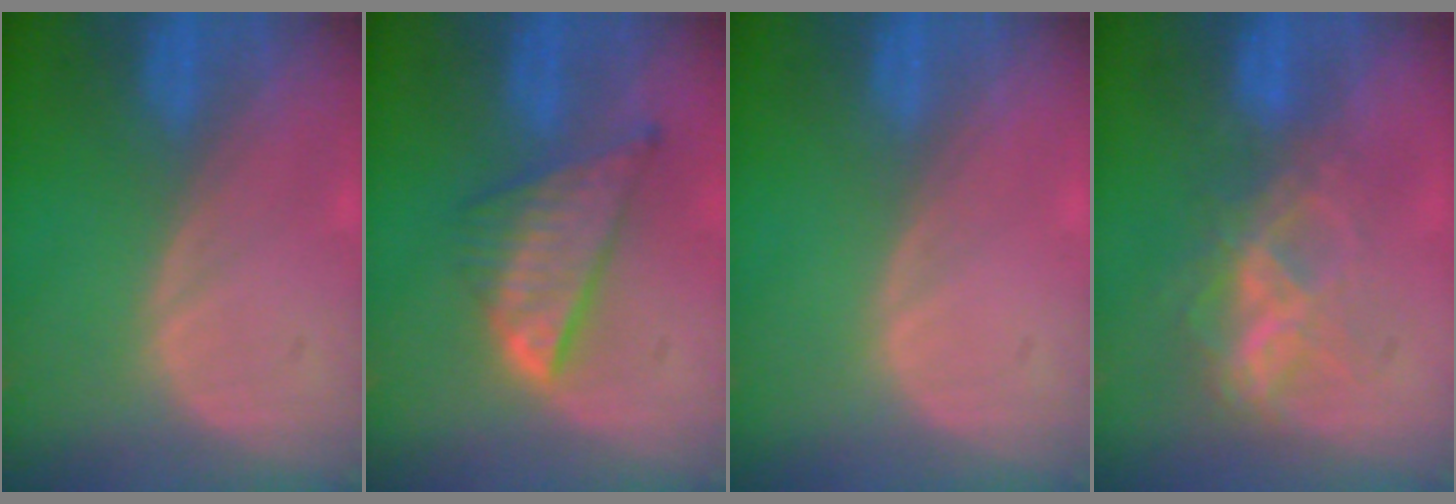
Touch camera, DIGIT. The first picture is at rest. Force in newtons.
{"total": 8.3, "press": 7.1, "slide": 4.2}
{"total": 0.0}
{"total": 7.2, "press": 6.1, "slide": 3.8}